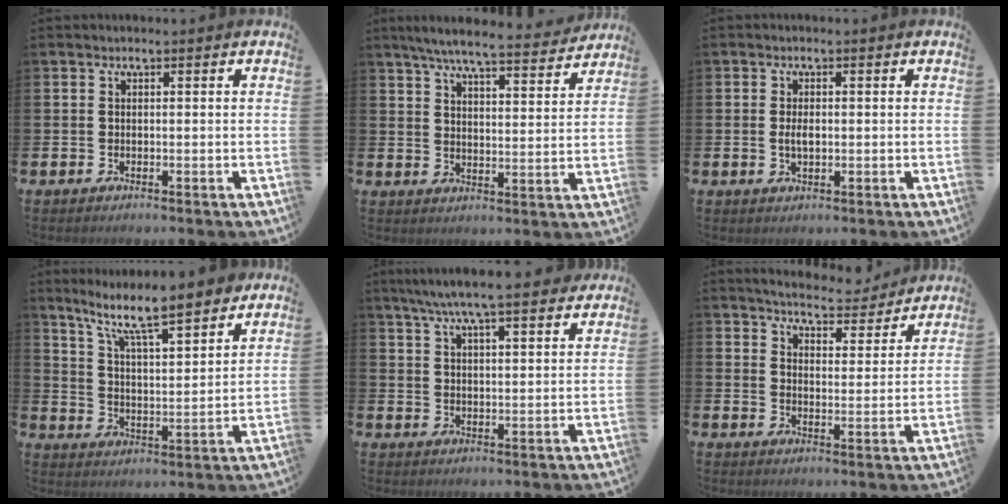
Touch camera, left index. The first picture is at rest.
{"total": 6.8, "force": [6.3, 0.4, 2.4], "torque": [-0.055, -0.041, 0.106]}
{"total": 2.1, "force": [-0.1, 1.1, 1.8], "torque": [-0.037, 0.004, -0.003]}
{"total": 9.4, "force": [8.1, 1.6, 4.4], "torque": [-0.114, -0.046, 0.138]}
{"total": 7.5, "force": [6.9, 0.6, 2.8], "torque": [-0.074, -0.025, 0.124]}
{"total": 5.5, "force": [5.4, 0.8, 0.7], "torque": [-0.028, -0.041, 0.091]}